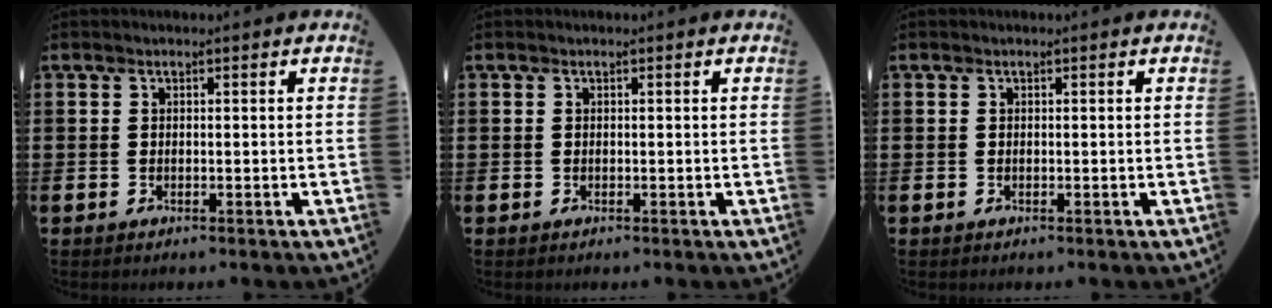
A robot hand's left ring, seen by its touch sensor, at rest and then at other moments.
{"total": 0.0}
{"total": 0.0}